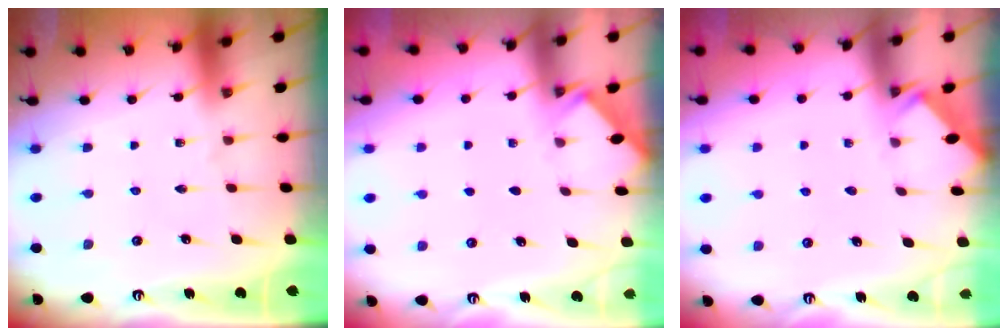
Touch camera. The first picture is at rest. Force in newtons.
{"total": 1.7, "press": 1.6, "slide": 0.2}
{"total": 1.7, "press": 1.7, "slide": 0.2}